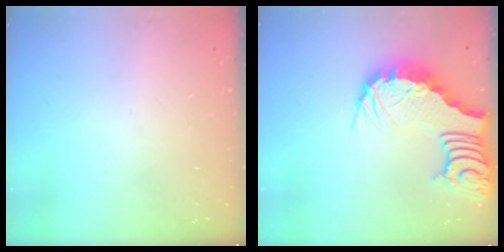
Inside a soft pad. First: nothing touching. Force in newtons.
{"total": 6.5, "press": 6.4, "slide": 0.9}